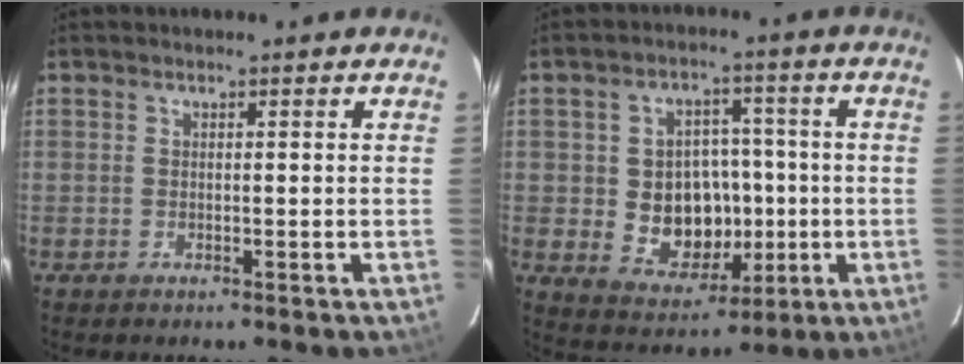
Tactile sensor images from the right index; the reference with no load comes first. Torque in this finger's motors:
{"motor_torque": [0.41, -0.03, 0.35, 0.08]}